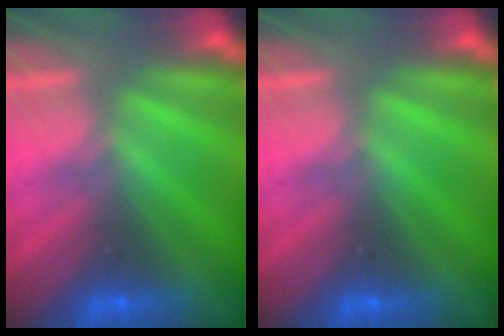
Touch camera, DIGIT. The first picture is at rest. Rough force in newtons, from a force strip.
{"total": 0.0}